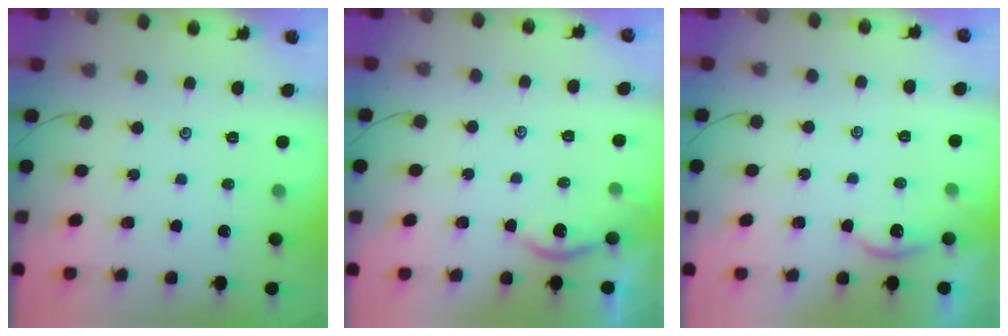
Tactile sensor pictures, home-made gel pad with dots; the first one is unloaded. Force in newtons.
{"total": 1.8, "press": 1.8, "slide": 0.3}
{"total": 1.9, "press": 1.9, "slide": 0.3}